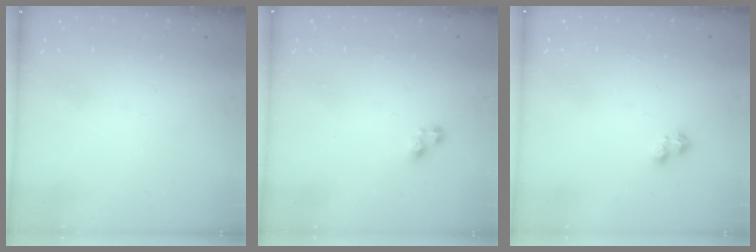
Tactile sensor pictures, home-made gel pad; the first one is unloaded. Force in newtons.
{"total": 3.7, "press": 3.7, "slide": 0.5}
{"total": 1.9, "press": 1.9, "slide": 0.2}